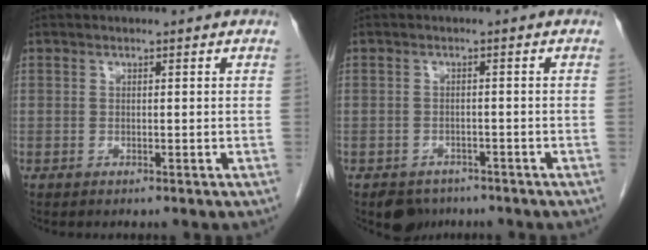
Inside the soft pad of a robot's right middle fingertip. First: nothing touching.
{"total": 3.7, "force": [-2.8, 2.3, 0.4], "torque": [-0.005, 0.004, -0.040]}